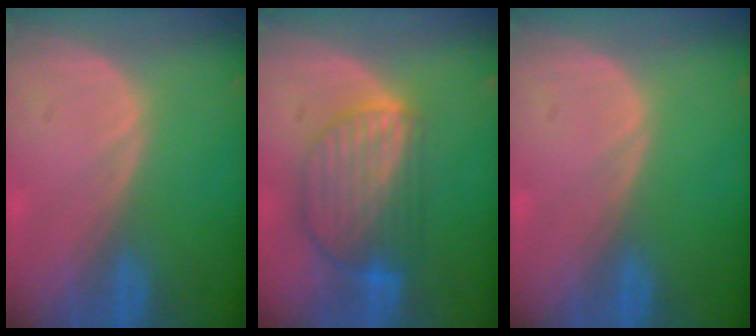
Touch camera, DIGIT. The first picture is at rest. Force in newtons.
{"total": 8.8, "press": 7.7, "slide": 4.2}
{"total": 0.0}